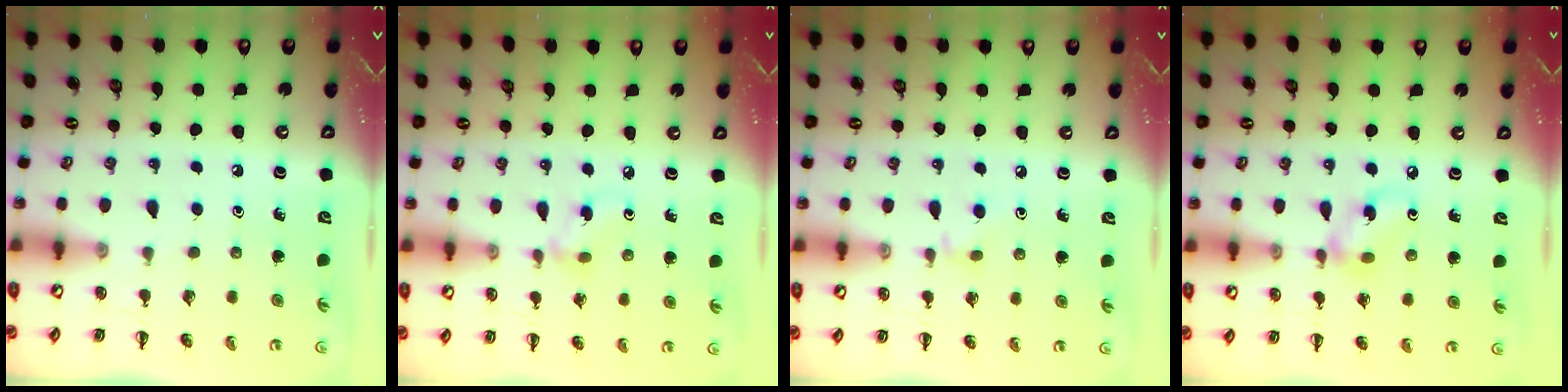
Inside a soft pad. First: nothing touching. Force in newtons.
{"total": 3.6, "press": 3.4, "slide": 1.4}
{"total": 2.8, "press": 2.6, "slide": 1.1}
{"total": 6.4, "press": 6.4, "slide": 1.0}